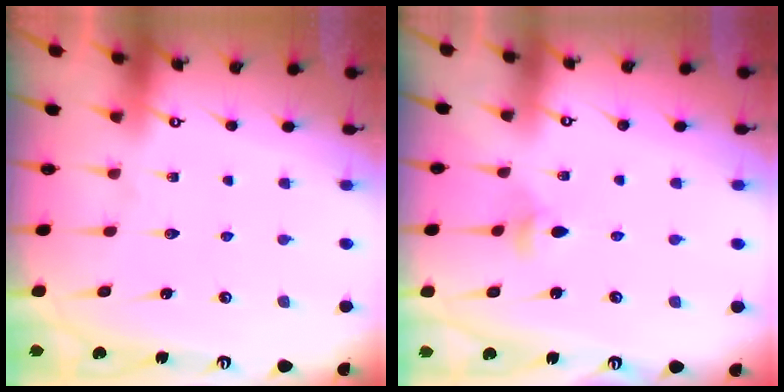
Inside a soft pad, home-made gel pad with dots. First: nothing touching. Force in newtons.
{"total": 3.6, "press": 3.6, "slide": 0.8}